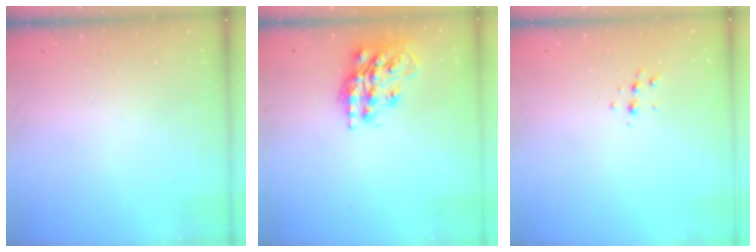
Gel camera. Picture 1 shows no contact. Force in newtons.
{"total": 16.6, "press": 16.5, "slide": 1.1}
{"total": 4.7, "press": 4.6, "slide": 0.9}